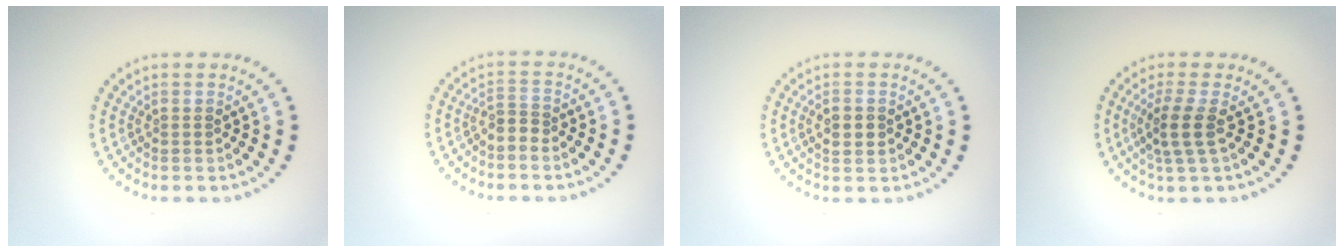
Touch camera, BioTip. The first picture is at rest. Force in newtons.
{"total": 1.7, "press": 1.2, "slide": 1.2}
{"total": 1.6, "press": 1.6, "slide": 0.1}
{"total": 2.6, "press": 2.0, "slide": 1.6}